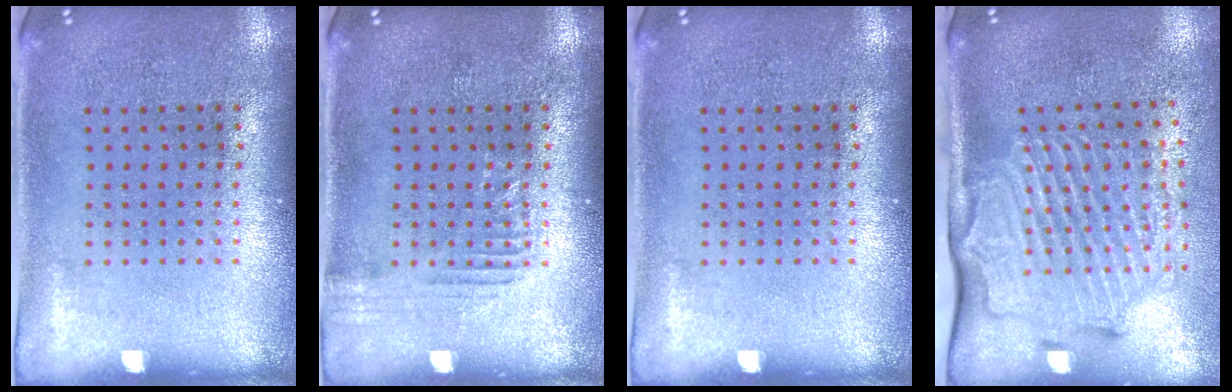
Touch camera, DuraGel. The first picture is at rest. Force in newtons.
{"total": 1.2, "press": 1.2, "slide": 0.1}
{"total": 0.0}
{"total": 2.9, "press": 2.2, "slide": 1.9}